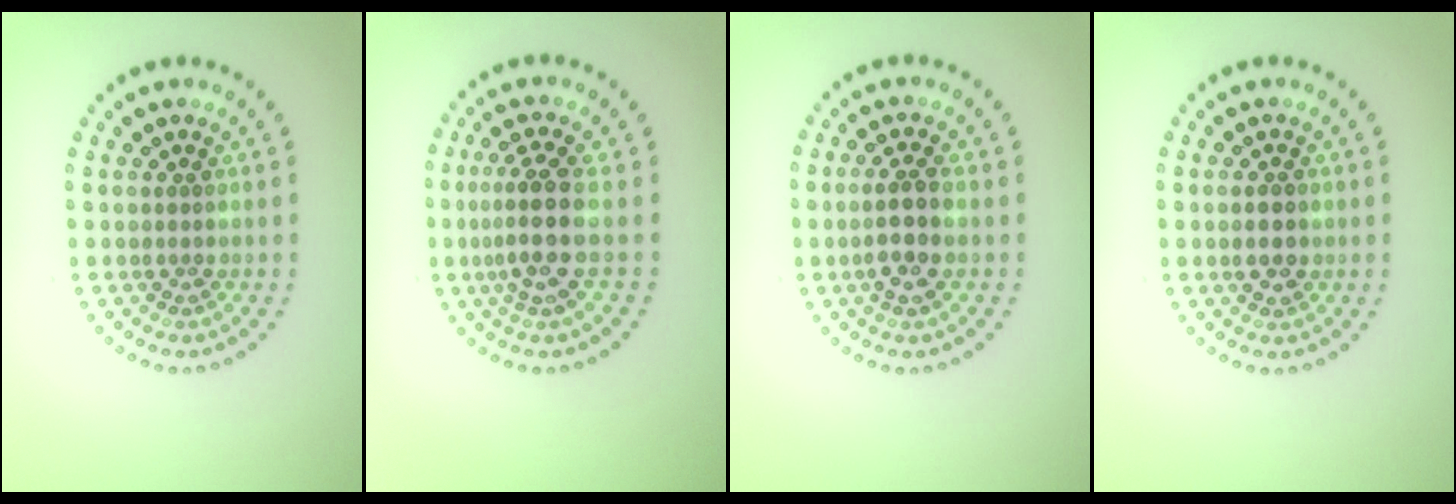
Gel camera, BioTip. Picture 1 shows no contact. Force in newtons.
{"total": 3.5, "press": 2.7, "slide": 2.3}
{"total": 2.7, "press": 2.5, "slide": 1.2}
{"total": 2.5, "press": 2.5, "slide": 0.3}